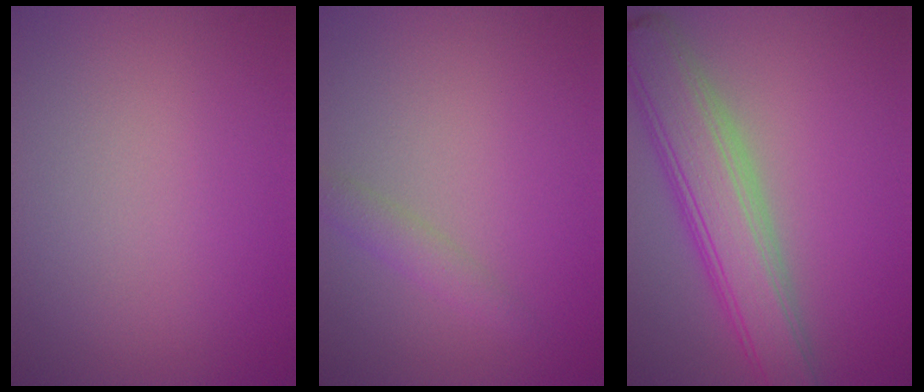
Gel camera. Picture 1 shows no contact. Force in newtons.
{"total": 1.5, "press": 1.5, "slide": 0.1}
{"total": 6.7, "press": 6.7, "slide": 0.3}